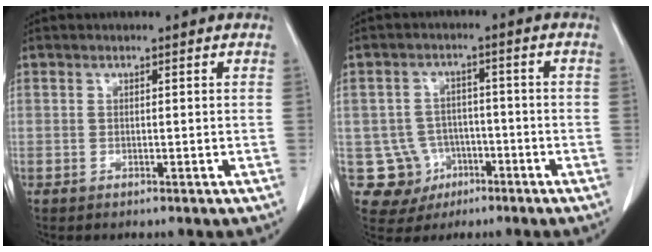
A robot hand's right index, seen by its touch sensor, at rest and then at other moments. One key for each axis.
{"total": 7.3, "fx": -2.4, "fy": 6.9, "fz": 0.8, "tx": -0.016, "ty": 0.010, "tz": -0.029}